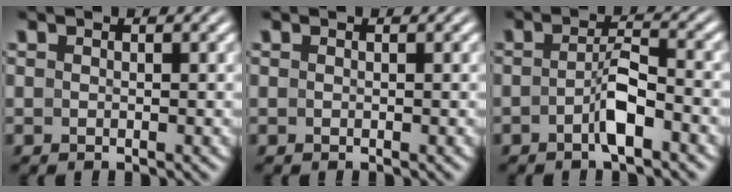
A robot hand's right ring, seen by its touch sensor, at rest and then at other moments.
{"total": 0.0}
{"total": 2.7, "force": [-1.6, 0.1, 2.2], "torque": [-0.029, -0.003, -0.026]}